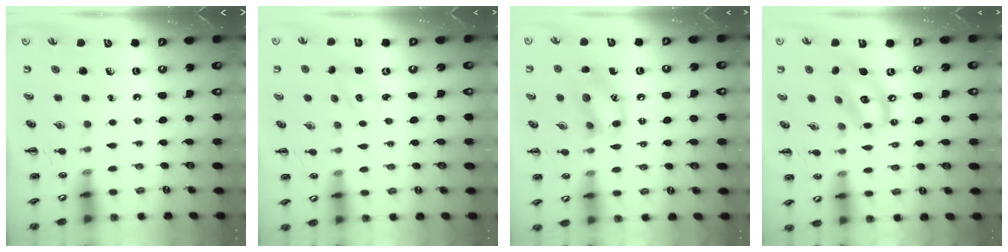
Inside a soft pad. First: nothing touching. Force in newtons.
{"total": 1.8, "press": 1.8, "slide": 0.5}
{"total": 13.1, "press": 12.9, "slide": 2.2}
{"total": 12.5, "press": 12.3, "slide": 2.2}